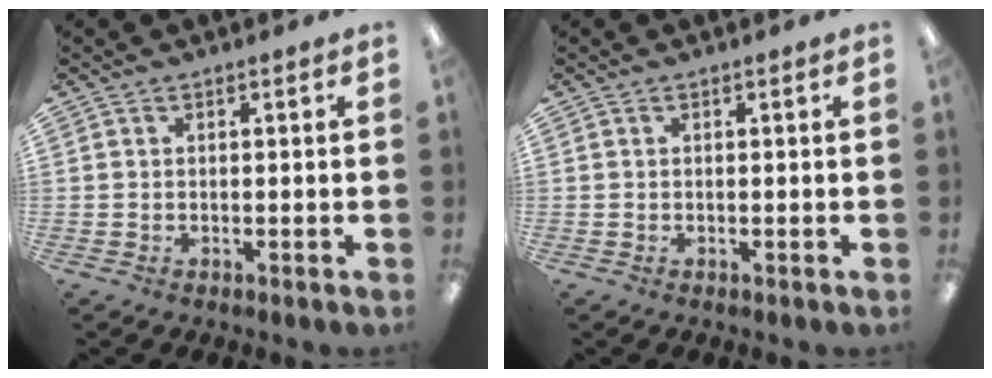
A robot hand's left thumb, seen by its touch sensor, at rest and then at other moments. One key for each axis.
{"total": 0.0}